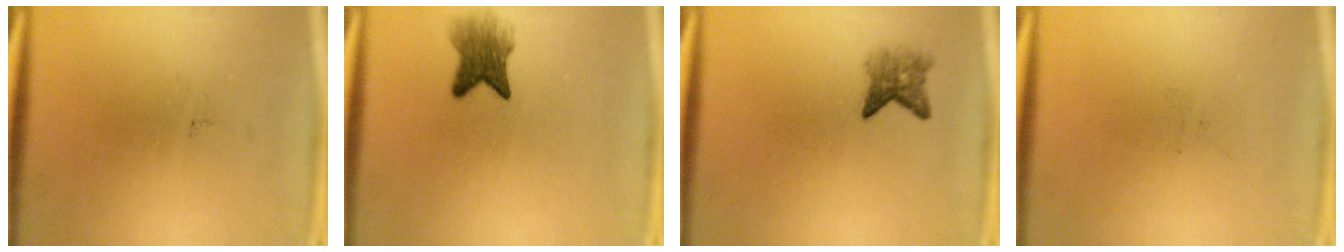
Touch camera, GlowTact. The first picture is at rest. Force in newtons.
{"total": 4.8}
{"total": 3.0}
{"total": 0.0}